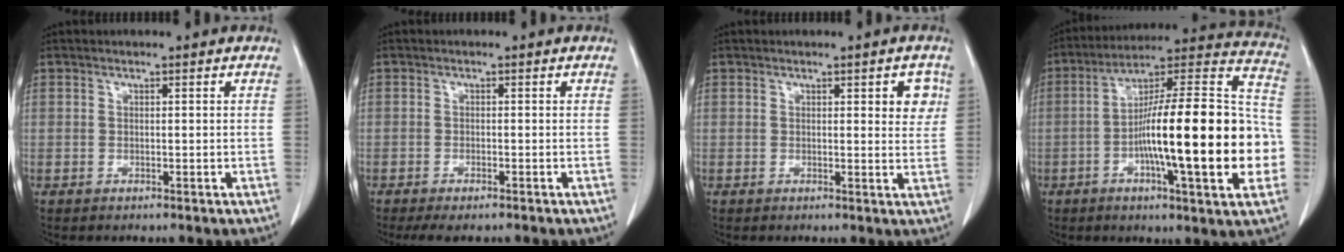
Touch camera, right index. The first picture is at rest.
{"total": 2.9, "force": [-2.3, 0.7, 1.7], "torque": [-0.031, -0.009, -0.034]}
{"total": 3.6, "force": [1.3, 1.2, 3.2], "torque": [-0.032, -0.002, 0.011]}
{"total": 24.6, "force": [-4.6, 3.1, 23.9], "torque": [-0.318, 0.020, -0.071]}